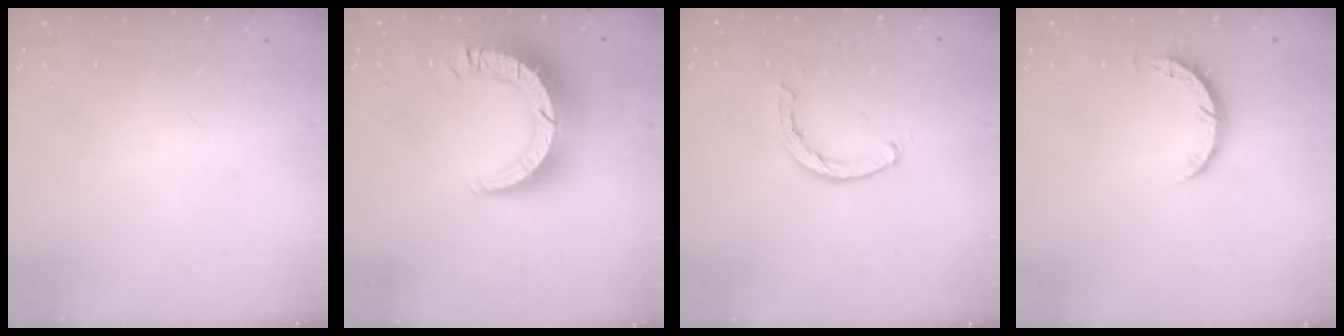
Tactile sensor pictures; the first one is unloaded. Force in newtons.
{"total": 11.5, "press": 11.5, "slide": 1.1}
{"total": 1.4, "press": 1.3, "slide": 0.3}
{"total": 4.2, "press": 4.1, "slide": 0.4}